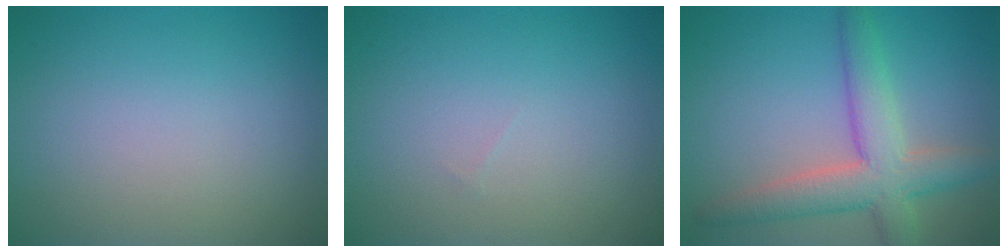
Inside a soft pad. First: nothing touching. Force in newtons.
{"total": 0.0}
{"total": 6.0, "press": 5.9, "slide": 0.5}